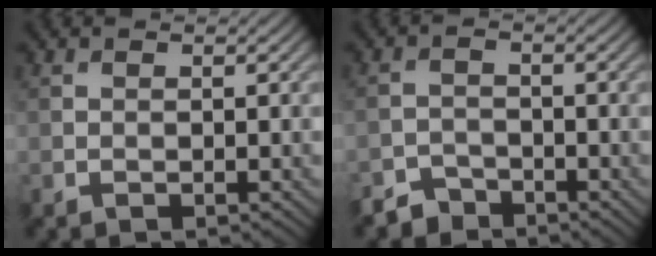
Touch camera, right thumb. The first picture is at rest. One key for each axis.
{"total": 2.6, "fx": -2.4, "fy": 0.9, "fz": 0.1, "tx": 0.002, "ty": 0.007, "tz": -0.051}